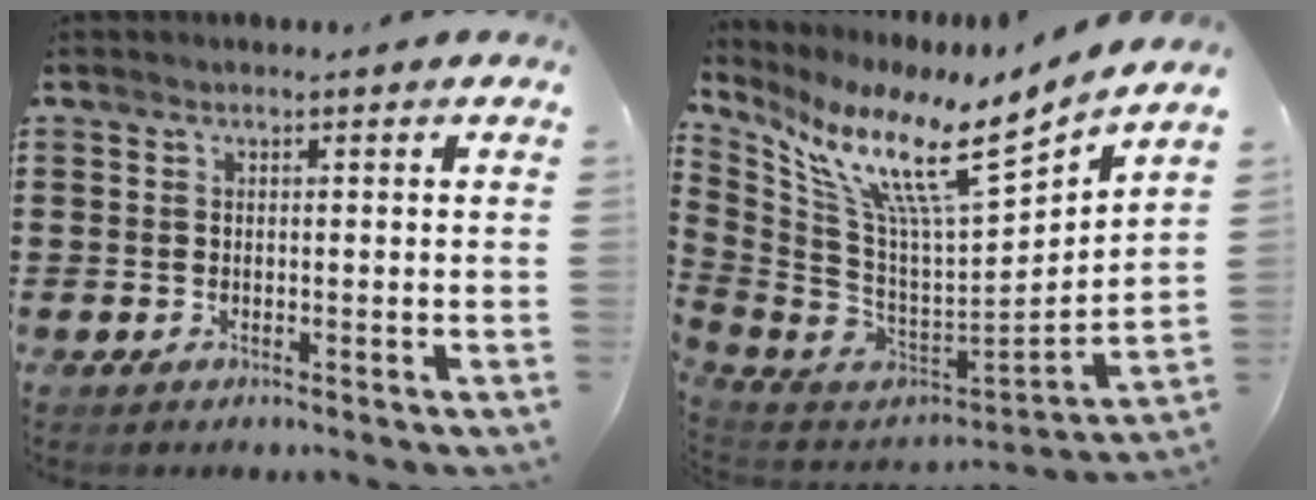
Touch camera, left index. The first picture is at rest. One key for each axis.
{"total": 13.8, "fx": 8.4, "fy": 2.6, "fz": 10.7, "tx": -0.230, "ty": -0.059, "tz": 0.135}